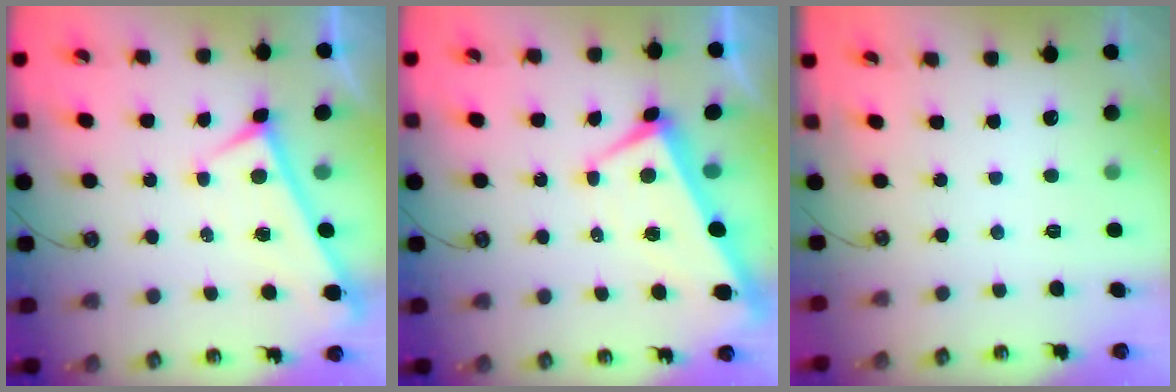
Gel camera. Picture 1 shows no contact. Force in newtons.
{"total": 1.0, "press": 0.1, "slide": 1.0}
{"total": 0.0}